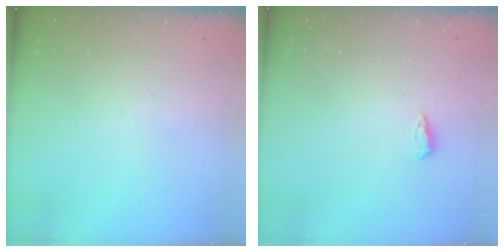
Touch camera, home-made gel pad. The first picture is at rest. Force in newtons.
{"total": 6.1, "press": 6.0, "slide": 1.0}